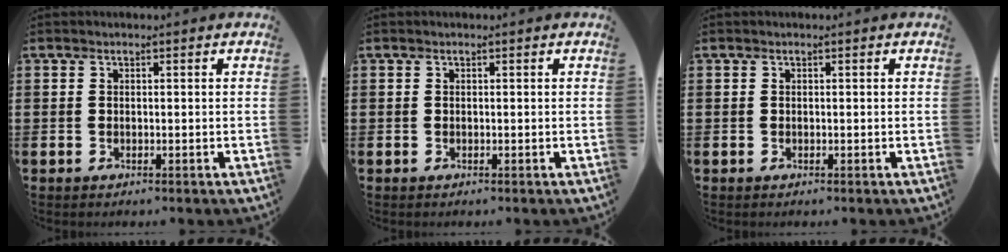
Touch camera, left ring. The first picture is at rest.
{"total": 0.0}
{"total": 0.0}